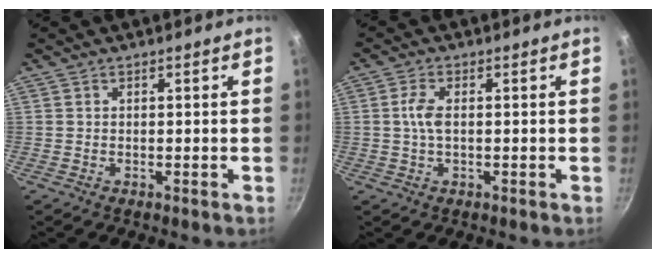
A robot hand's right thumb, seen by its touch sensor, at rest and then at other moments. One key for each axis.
{"total": 3.7, "fx": 0.1, "fy": 1.8, "fz": 3.2, "tx": -0.073, "ty": 0.007, "tz": -0.002}